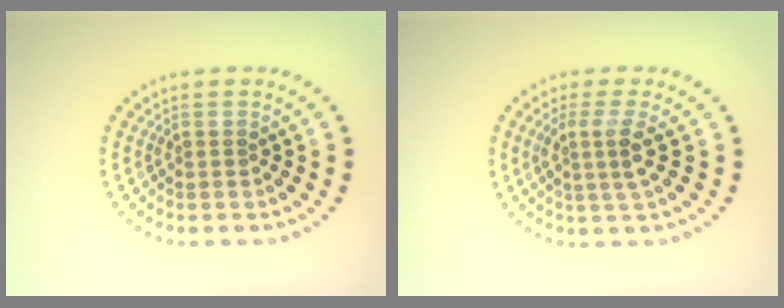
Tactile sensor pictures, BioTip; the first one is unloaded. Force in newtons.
{"total": 2.7, "press": 1.9, "slide": 1.8}